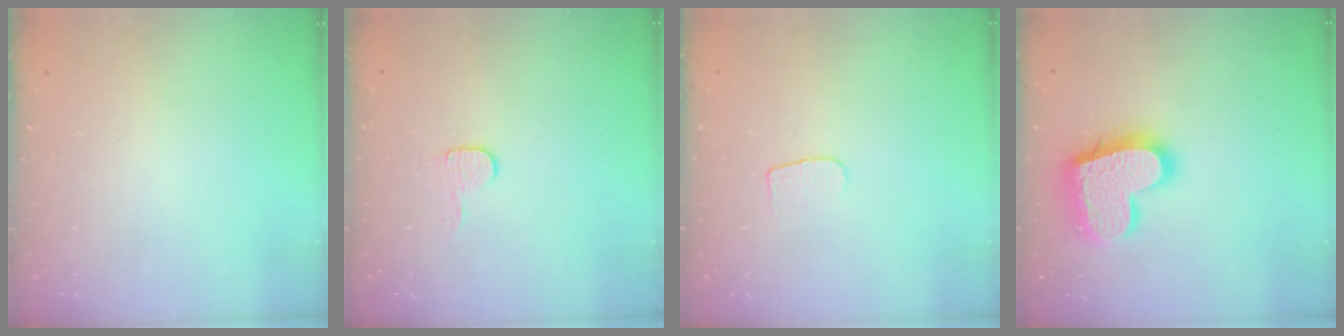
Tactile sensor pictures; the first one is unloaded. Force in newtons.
{"total": 5.7, "press": 5.7, "slide": 0.5}
{"total": 4.8, "press": 4.8, "slide": 0.5}
{"total": 18.2, "press": 18.2, "slide": 1.6}